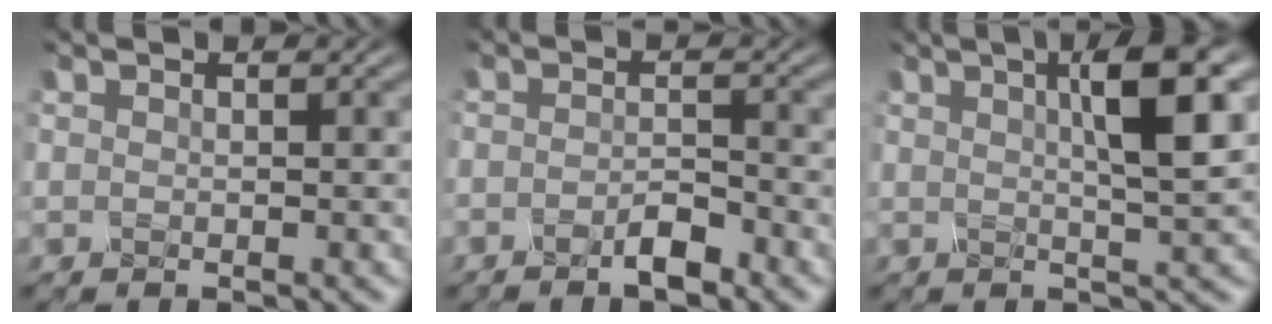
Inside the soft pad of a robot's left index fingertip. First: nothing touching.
{"total": 2.3, "force": [-2.0, 0.3, 1.1], "torque": [-0.020, -0.003, -0.039]}
{"total": 6.6, "force": [1.8, 1.5, 6.2], "torque": [-0.081, 0.008, 0.023]}